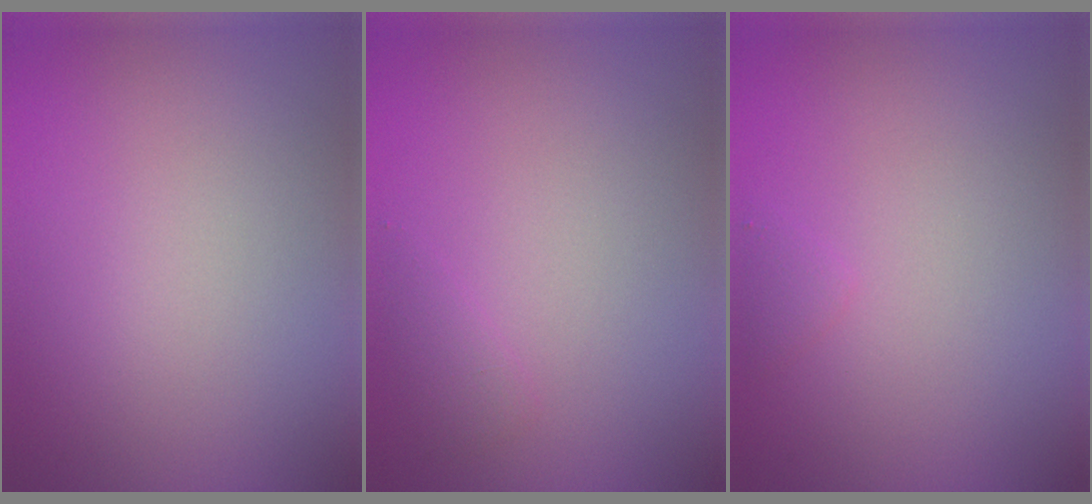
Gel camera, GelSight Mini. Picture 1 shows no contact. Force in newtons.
{"total": 0.9, "press": 0.9, "slide": 0.1}
{"total": 0.7, "press": 0.7, "slide": 0.0}